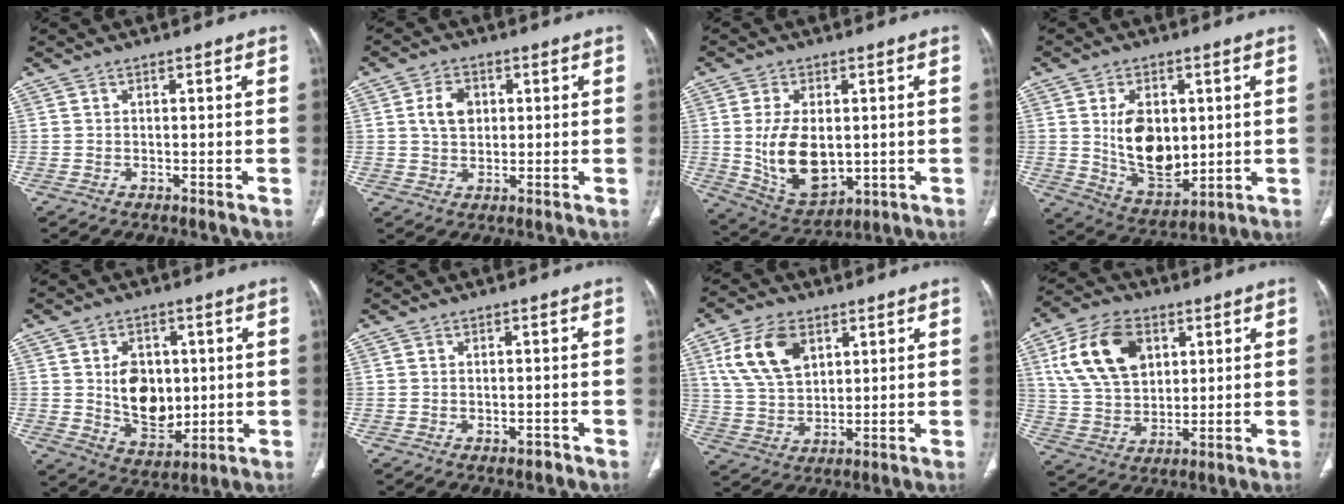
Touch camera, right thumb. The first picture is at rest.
{"total": 5.7, "force": [1.3, 4.2, 3.6], "torque": [-0.052, -0.001, 0.021]}
{"total": 13.5, "force": [0.0, 8.2, 10.7], "torque": [-0.175, -0.012, 0.027]}
{"total": 13.6, "force": [1.7, 8.6, 10.4], "torque": [-0.137, -0.022, 0.048]}
{"total": 11.6, "force": [1.1, 8.3, 8.0], "torque": [-0.087, -0.015, 0.036]}
{"total": 1.5, "force": [-0.7, 0.9, 0.9], "torque": [-0.012, 0.007, -0.006]}
{"total": 12.5, "force": [5.3, 7.8, 8.2], "torque": [-0.141, -0.012, 0.108]}
{"total": 16.2, "force": [5.8, 10.8, 10.5], "torque": [-0.173, -0.008, 0.113]}